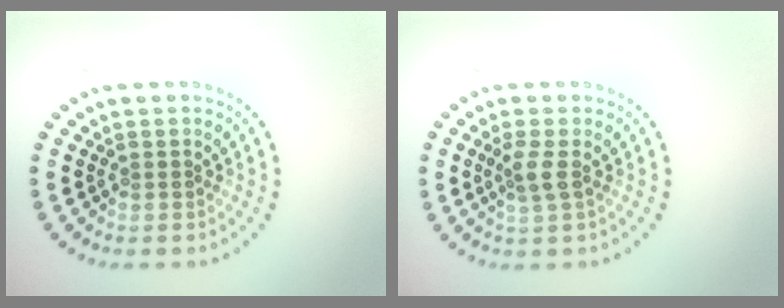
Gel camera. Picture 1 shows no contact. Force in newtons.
{"total": 1.7, "press": 1.4, "slide": 0.8}